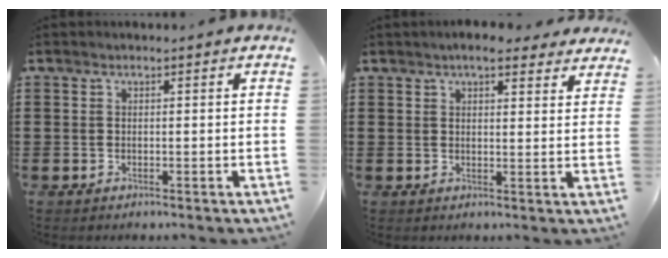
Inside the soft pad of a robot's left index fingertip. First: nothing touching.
{"total": 4.6, "force": [4.0, 0.9, 2.1], "torque": [-0.042, -0.005, 0.071]}